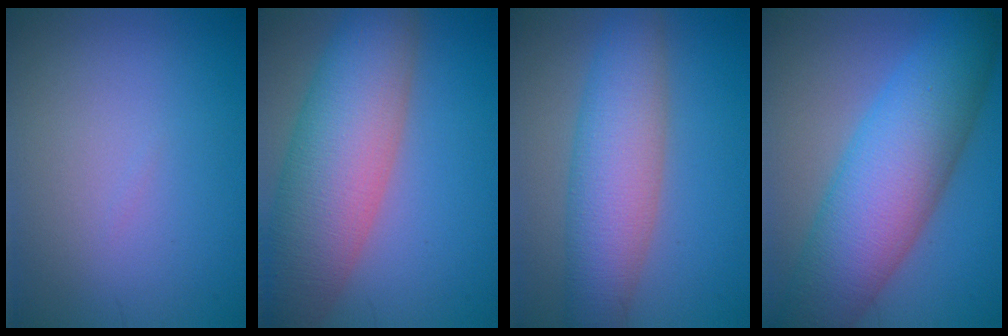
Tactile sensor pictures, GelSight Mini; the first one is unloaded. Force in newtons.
{"total": 10.5, "press": 10.4, "slide": 0.7}
{"total": 7.3, "press": 7.3, "slide": 0.2}
{"total": 10.9, "press": 10.9, "slide": 0.3}